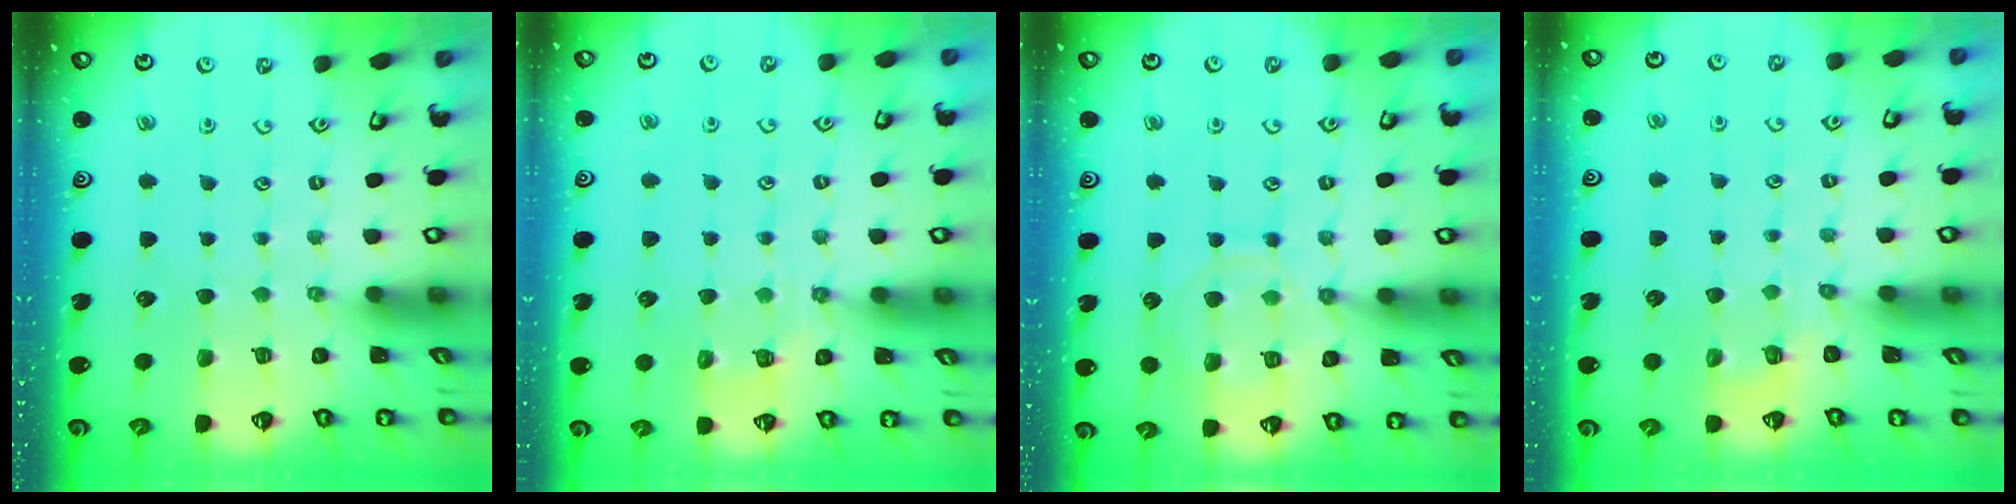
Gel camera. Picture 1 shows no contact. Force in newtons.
{"total": 5.1, "press": 5.0, "slide": 1.0}
{"total": 12.5, "press": 12.5, "slide": 1.2}
{"total": 2.3, "press": 1.7, "slide": 1.6}